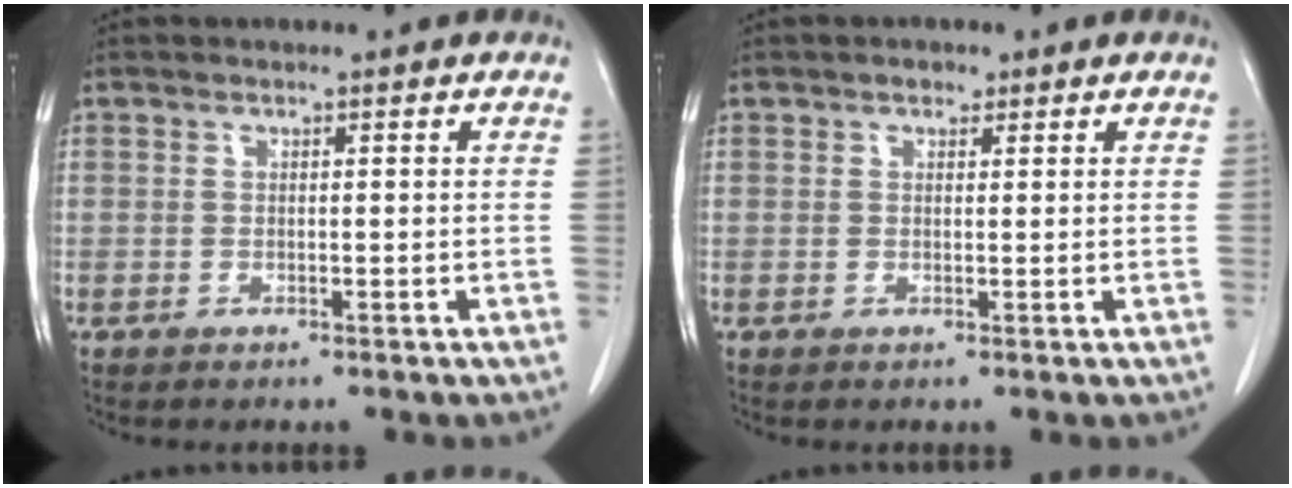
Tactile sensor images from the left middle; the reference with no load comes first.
{"total": 1.0, "force": [0.7, 0.6, 0.4], "torque": [-0.010, 0.000, 0.008]}